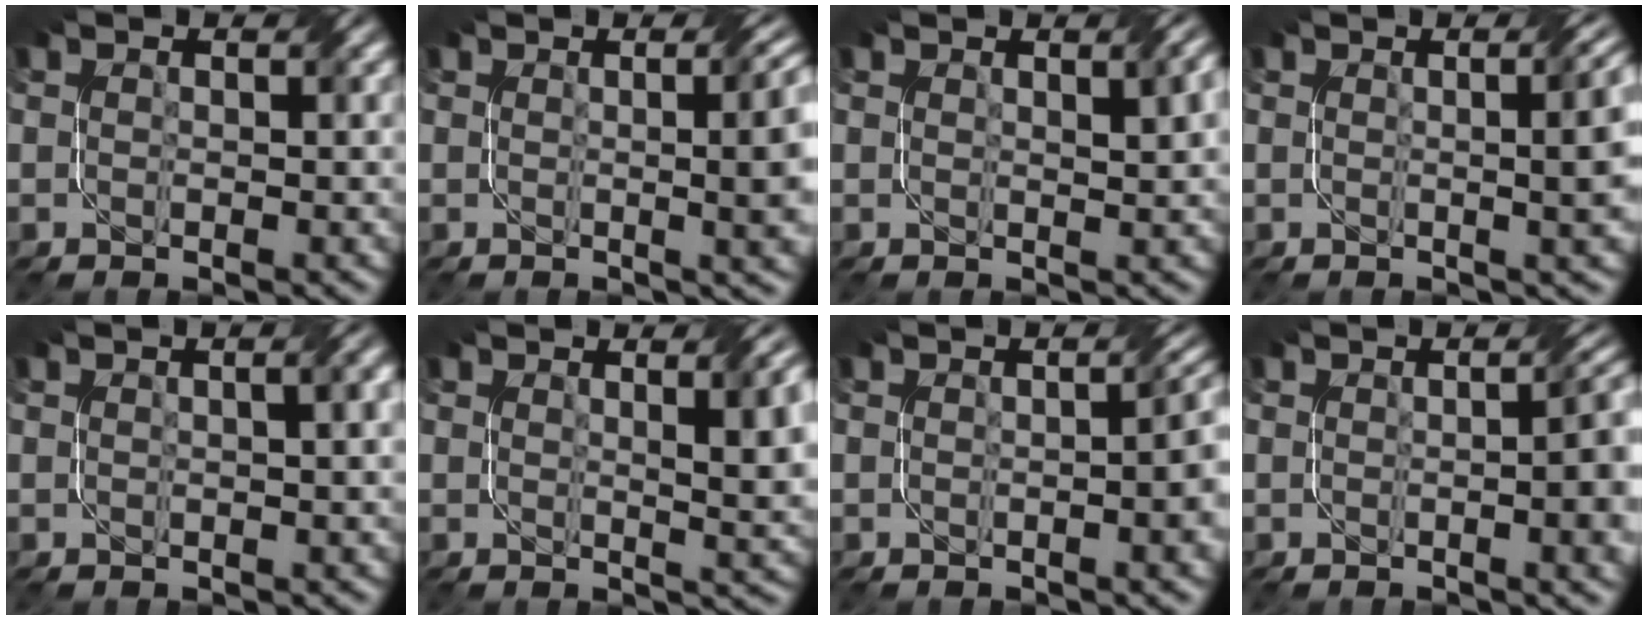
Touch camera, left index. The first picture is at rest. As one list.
[{"total": 8.9, "force": [0.9, 3.8, 8.1], "torque": [-0.041, 0.016, 0.007]}, {"total": 3.0, "force": [1.4, 0.9, 2.5], "torque": [-0.023, 0.006, 0.023]}, {"total": 8.1, "force": [0.9, 3.5, 7.3], "torque": [-0.030, 0.025, 0.002]}, {"total": 4.6, "force": [1.4, 2.1, 3.8], "torque": [-0.026, 0.027, -0.003]}, {"total": 6.2, "force": [1.9, 2.0, 5.5], "torque": [-0.049, 0.002, 0.031]}, {"total": 5.0, "force": [-0.2, 1.7, 4.7], "torque": [-0.032, 0.011, 0.000]}, {"total": 8.1, "force": [0.0, 3.1, 7.4], "torque": [-0.044, 0.015, -0.005]}]